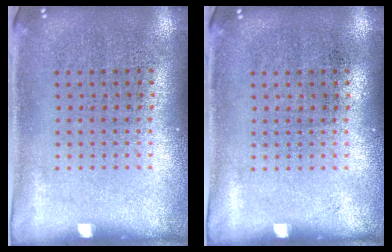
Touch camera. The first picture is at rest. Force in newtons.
{"total": 0.0}